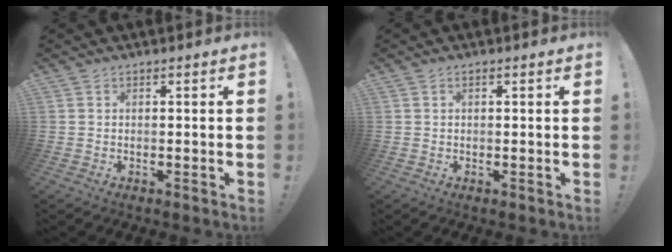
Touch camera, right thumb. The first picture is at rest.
{"total": 0.6, "force": [0.2, 0.3, 0.4], "torque": [-0.009, 0.002, 0.003]}